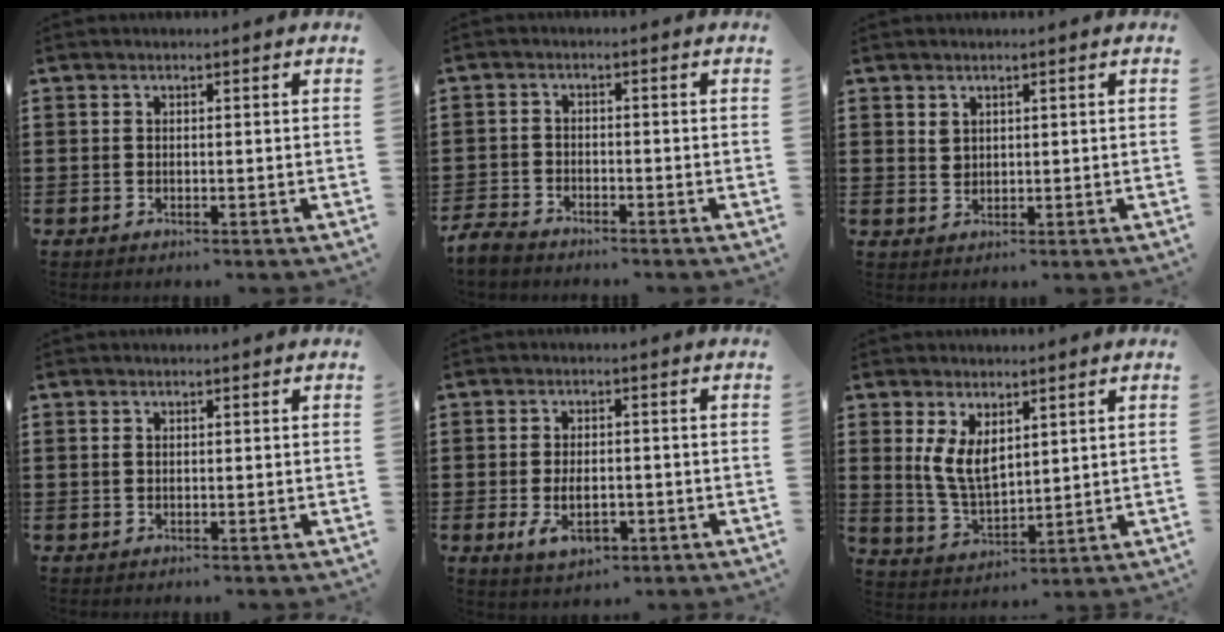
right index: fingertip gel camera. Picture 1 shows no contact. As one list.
[{"total": 2.9, "force": [-2.8, 0.6, 0.4], "torque": [-0.026, -0.001, -0.062]}, {"total": 1.7, "force": [1.2, 1.1, 0.4], "torque": [-0.010, 0.003, 0.025]}, {"total": 0.5, "force": [0.1, 0.4, 0.3], "torque": [-0.008, 0.001, 0.002]}, {"total": 5.1, "force": [-1.6, 2.6, 4.0], "torque": [-0.081, -0.005, -0.034]}, {"total": 6.3, "force": [2.2, 3.4, 4.8], "torque": [-0.108, 0.004, 0.040]}]